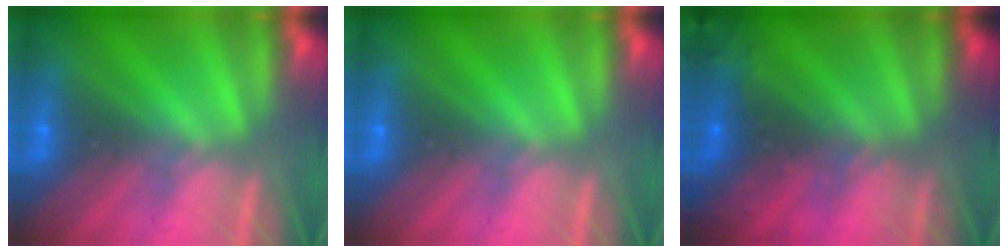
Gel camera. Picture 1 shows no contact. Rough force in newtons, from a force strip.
{"total": 0.0}
{"total": 8.5}